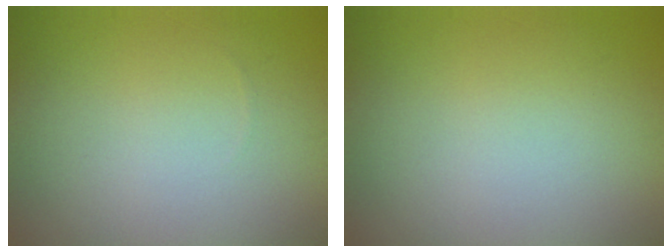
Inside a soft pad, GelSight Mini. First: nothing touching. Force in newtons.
{"total": 0.0}